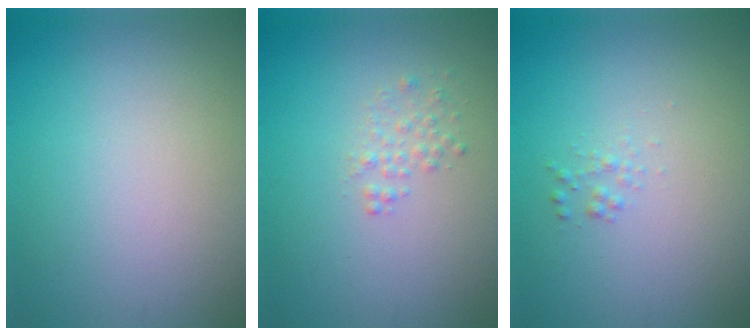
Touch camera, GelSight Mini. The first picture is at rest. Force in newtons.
{"total": 1.1, "press": 1.1, "slide": 0.0}
{"total": 0.7, "press": 0.7, "slide": 0.0}